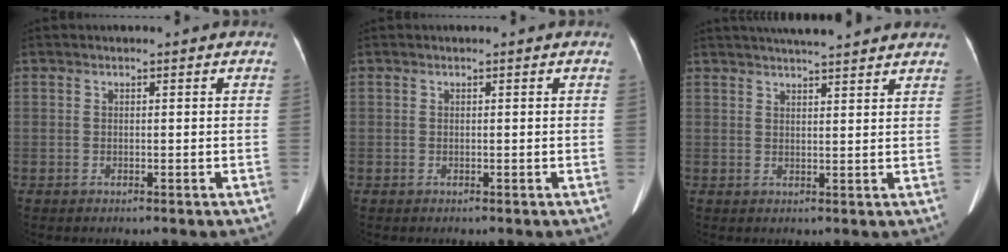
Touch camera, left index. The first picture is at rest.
{"total": 0.0}
{"total": 11.3, "force": [9.9, 1.2, 5.2], "torque": [-0.077, 0.027, 0.125]}